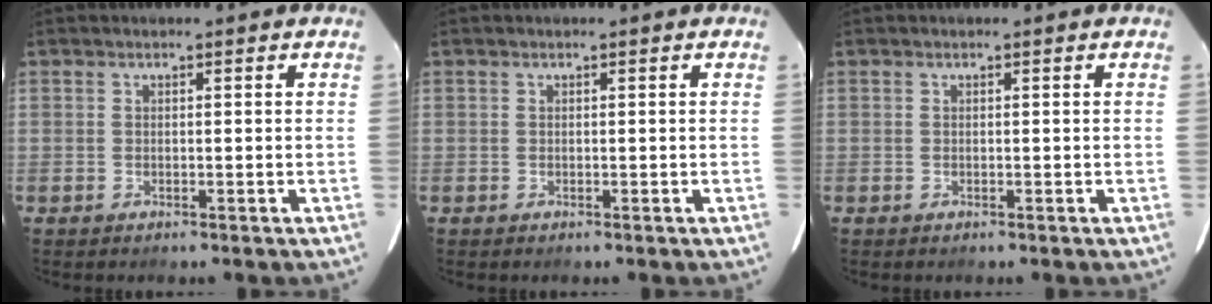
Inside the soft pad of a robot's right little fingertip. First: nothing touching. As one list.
[{"total": 0.0}, {"total": 0.0}]